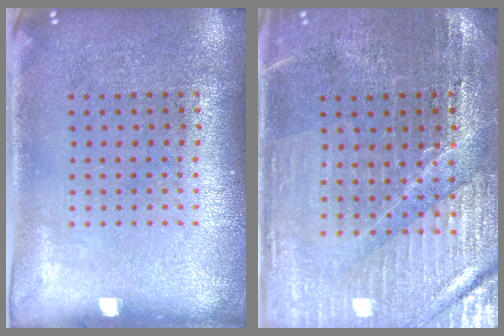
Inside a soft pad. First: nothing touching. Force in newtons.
{"total": 3.2, "press": 3.1, "slide": 0.4}